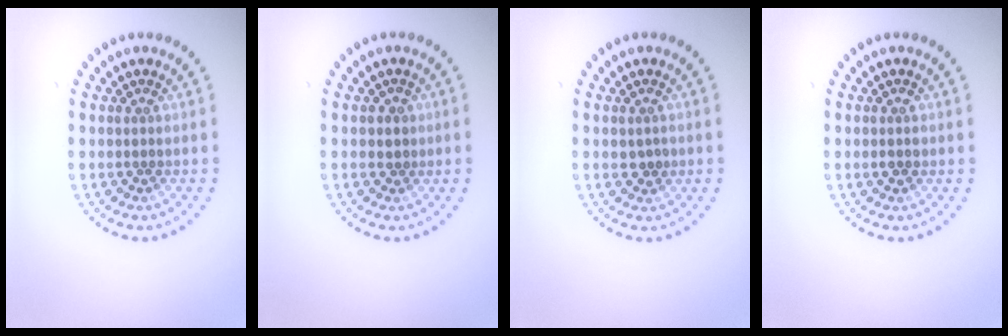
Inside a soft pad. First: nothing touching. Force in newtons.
{"total": 0.8, "press": 0.7, "slide": 0.5}
{"total": 1.3, "press": 1.3, "slide": 0.1}
{"total": 1.2, "press": 1.2, "slide": 0.0}